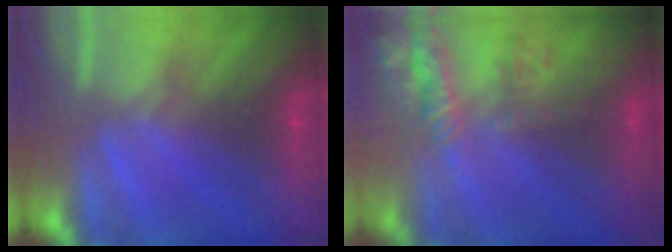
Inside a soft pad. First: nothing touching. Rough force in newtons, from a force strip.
{"total": 9.5}